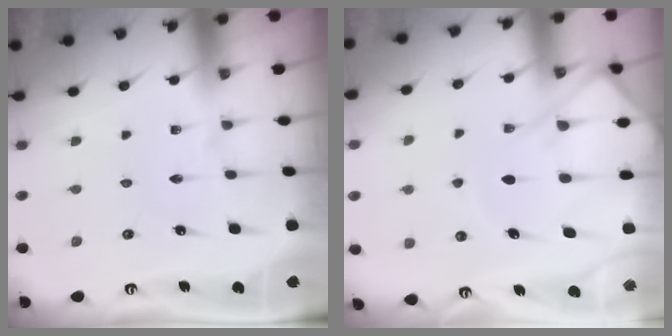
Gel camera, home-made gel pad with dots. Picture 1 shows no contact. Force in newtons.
{"total": 10.2, "press": 10.2, "slide": 0.9}